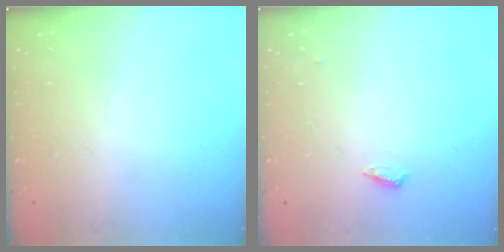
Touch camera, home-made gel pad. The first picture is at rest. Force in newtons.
{"total": 4.4, "press": 4.1, "slide": 1.4}